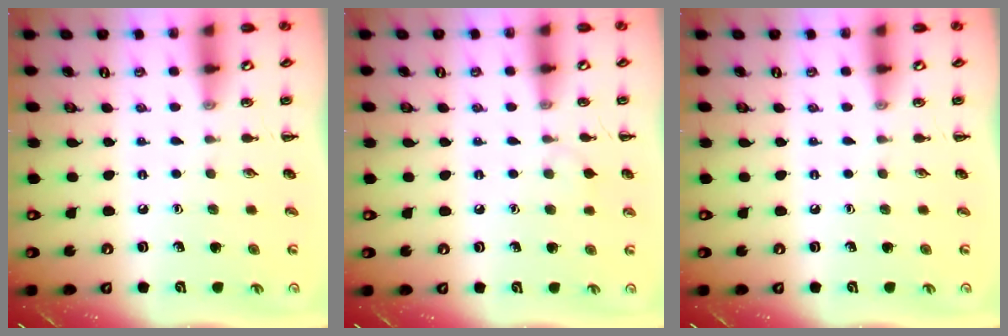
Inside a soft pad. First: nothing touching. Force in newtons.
{"total": 5.2, "press": 4.9, "slide": 1.6}
{"total": 0.0}